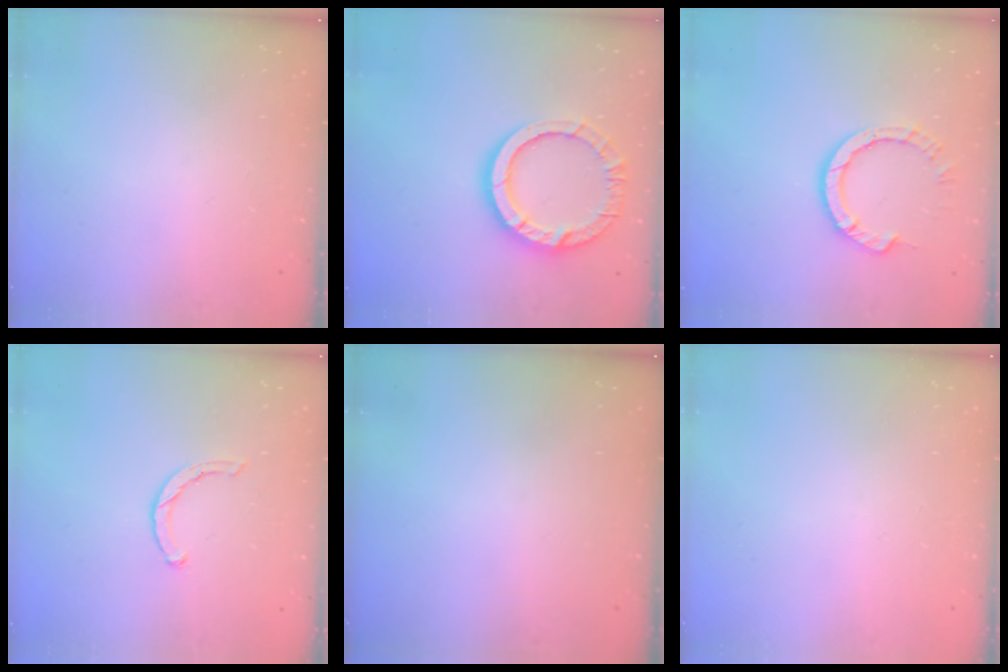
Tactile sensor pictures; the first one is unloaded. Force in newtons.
{"total": 13.5, "press": 13.5, "slide": 1.3}
{"total": 8.3, "press": 8.3, "slide": 0.9}
{"total": 1.9, "press": 1.9, "slide": 0.3}
{"total": 0.0}
{"total": 0.0}